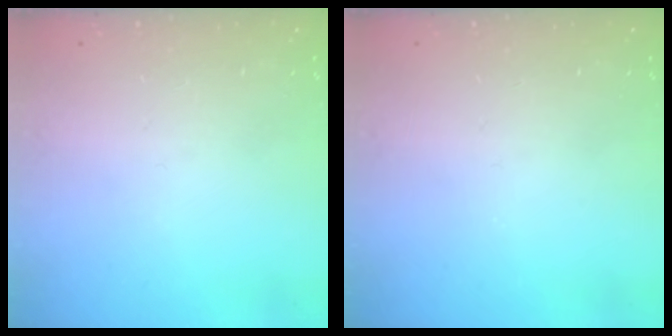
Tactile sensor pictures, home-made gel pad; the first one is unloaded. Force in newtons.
{"total": 0.0}